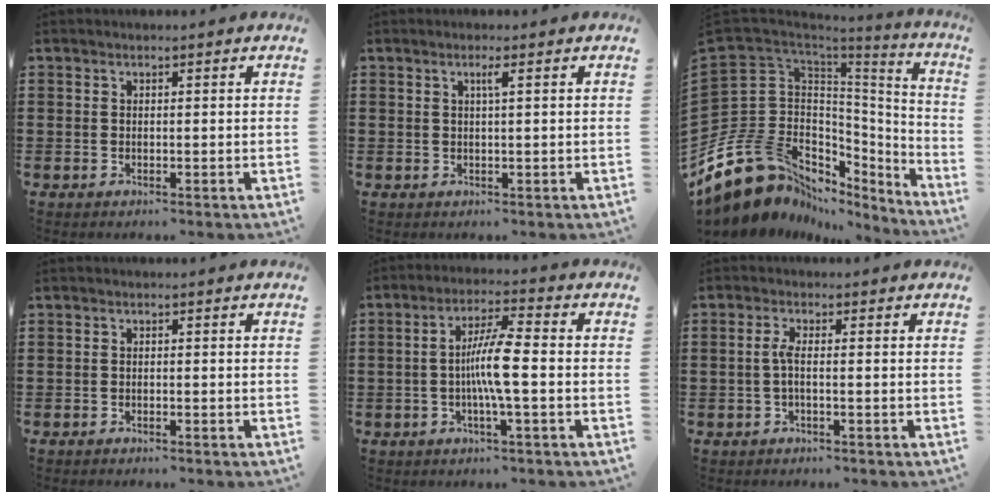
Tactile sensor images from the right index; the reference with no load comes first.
{"total": 1.3, "force": [0.5, -0.2, 1.2], "torque": [-0.023, -0.002, 0.006]}
{"total": 16.6, "force": [-7.3, 12.8, 7.6], "torque": [-0.214, -0.012, -0.119]}
{"total": 0.5, "force": [-0.5, 0.0, 0.0], "torque": [-0.001, -0.001, -0.011]}
{"total": 7.1, "force": [-1.1, 0.6, 7.0], "torque": [-0.138, -0.005, -0.028]}
{"total": 2.4, "force": [-0.5, 0.3, 2.3], "torque": [-0.060, -0.006, -0.016]}